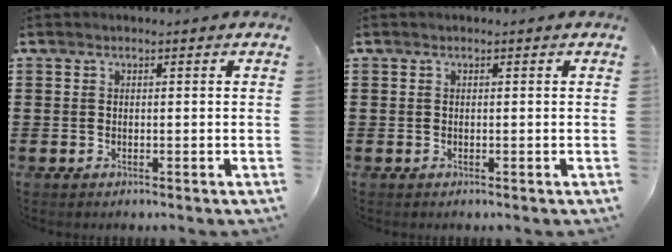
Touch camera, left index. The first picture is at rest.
{"total": 0.0}